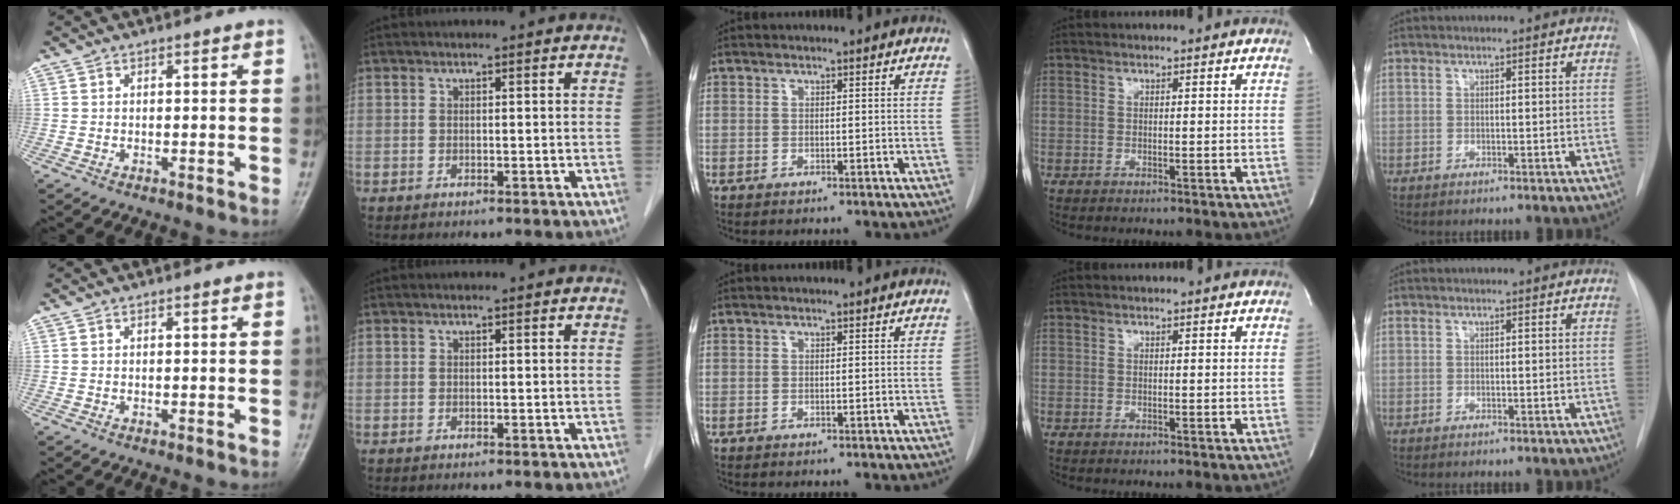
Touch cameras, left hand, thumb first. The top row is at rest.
{}